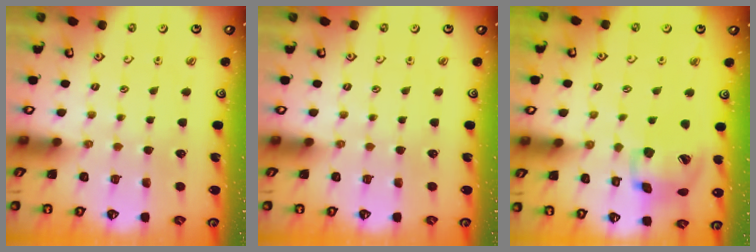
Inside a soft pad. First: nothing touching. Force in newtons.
{"total": 0.0}
{"total": 15.4, "press": 15.2, "slide": 2.2}